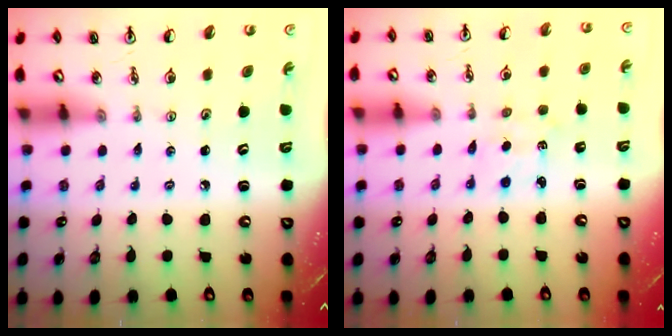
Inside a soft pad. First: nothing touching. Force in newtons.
{"total": 1.7, "press": 1.7, "slide": 0.3}